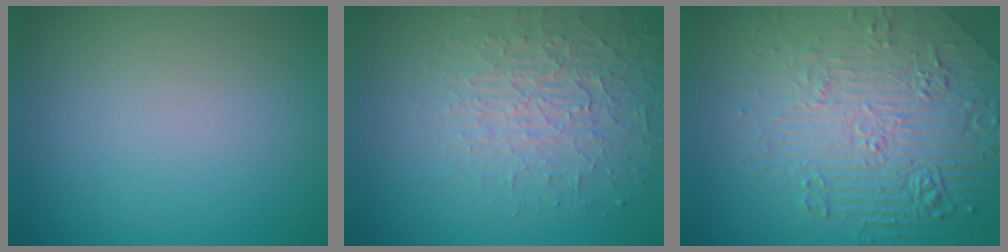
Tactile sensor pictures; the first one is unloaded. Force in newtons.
{"total": 3.7, "press": 3.4, "slide": 1.4}
{"total": 8.9, "press": 6.1, "slide": 6.5}